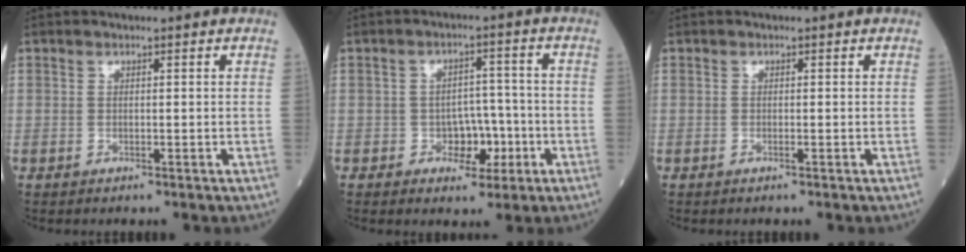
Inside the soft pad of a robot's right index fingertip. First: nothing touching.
{"total": 5.2, "force": [-2.1, 3.4, 3.3], "torque": [-0.042, 0.013, -0.030]}
{"total": 0.0}